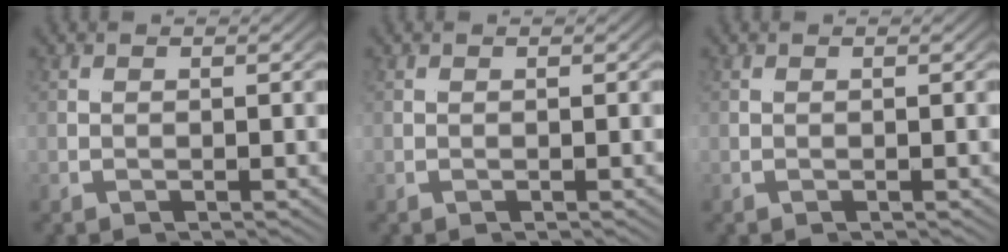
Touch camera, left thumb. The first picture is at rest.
{"total": 0.0}
{"total": 0.0}